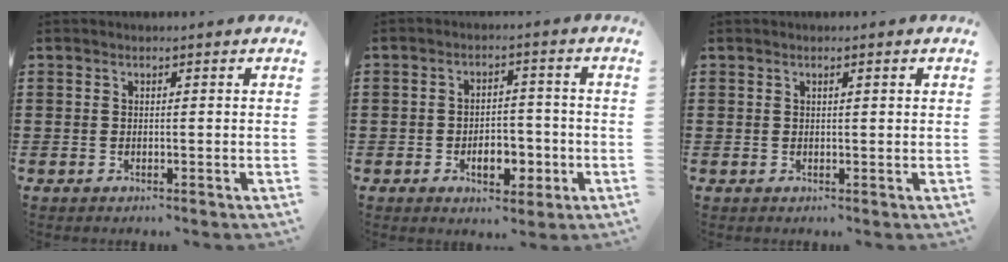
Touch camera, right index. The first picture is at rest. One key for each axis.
{"total": 6.3, "fx": -2.3, "fy": 3.6, "fz": 4.7, "tx": -0.055, "ty": 0.002, "tz": -0.043}
{"total": 0.8, "fx": 0.4, "fy": 0.0, "fz": 0.7, "tx": -0.013, "ty": 0.000, "tz": 0.007}